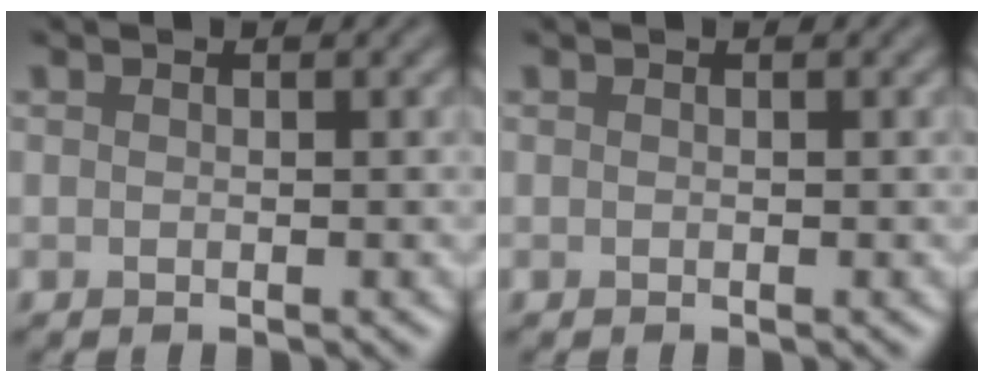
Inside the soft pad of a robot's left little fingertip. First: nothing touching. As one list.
[{"total": 0.0}]